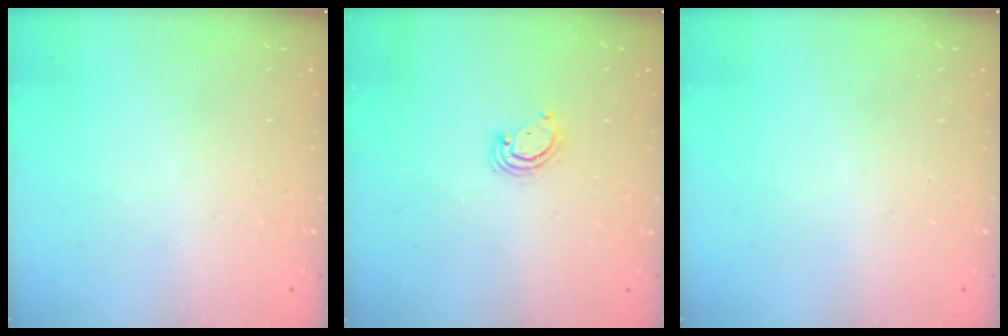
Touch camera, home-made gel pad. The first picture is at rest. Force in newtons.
{"total": 2.6, "press": 2.6, "slide": 0.3}
{"total": 0.0}